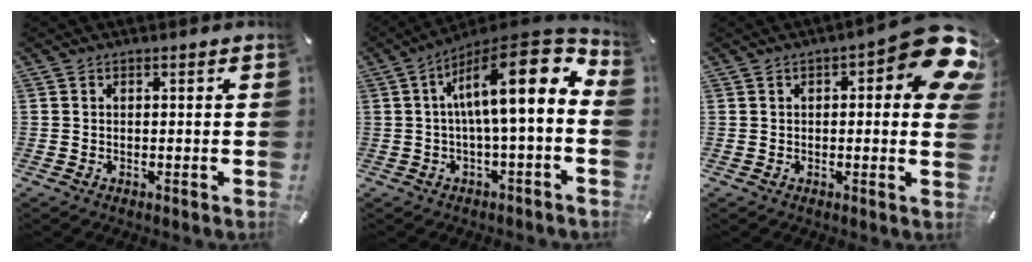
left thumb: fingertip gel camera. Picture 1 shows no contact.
{"total": 16.3, "force": [3.9, 3.9, 15.4], "torque": [-0.249, -0.031, 0.057]}
{"total": 12.5, "force": [4.4, 4.3, 10.9], "torque": [-0.125, -0.035, 0.073]}